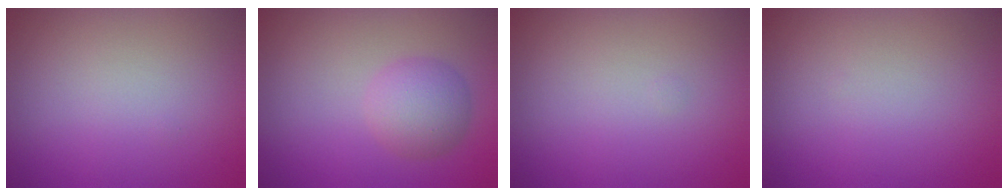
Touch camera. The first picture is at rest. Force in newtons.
{"total": 3.5, "press": 3.4, "slide": 0.2}
{"total": 0.0}
{"total": 0.0}